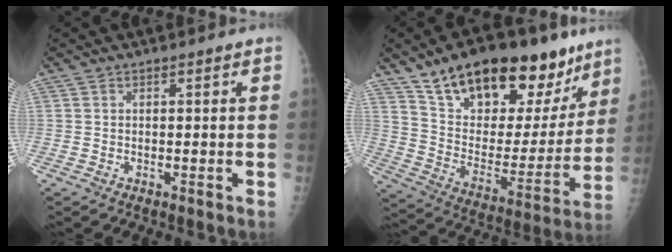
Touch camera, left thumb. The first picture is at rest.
{"total": 28.7, "force": [18.7, 13.0, 17.5], "torque": [-0.228, -0.051, 0.300]}